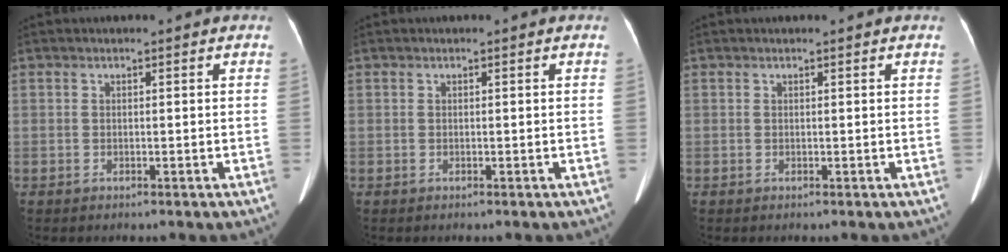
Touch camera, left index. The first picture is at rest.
{"total": 0.0}
{"total": 0.6, "force": [0.6, 0.0, 0.2], "torque": [-0.010, 0.006, 0.007]}